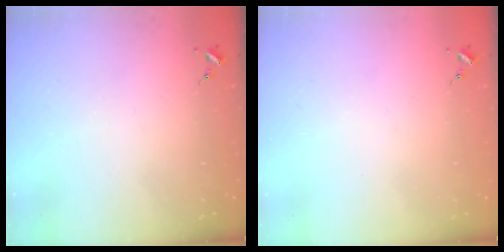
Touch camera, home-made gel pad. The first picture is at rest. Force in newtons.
{"total": 0.0}